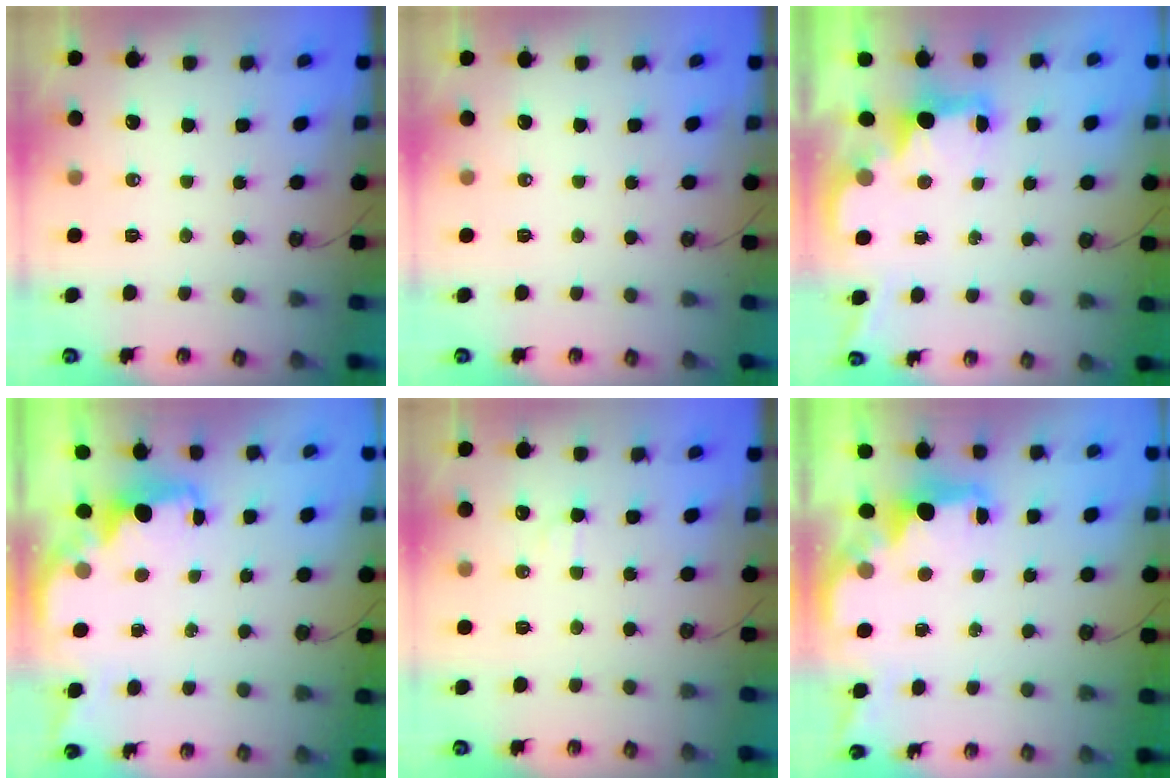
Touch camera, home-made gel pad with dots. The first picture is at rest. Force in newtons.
{"total": 0.0}
{"total": 2.3, "press": 2.2, "slide": 0.7}
{"total": 2.0, "press": 1.9, "slide": 0.7}
{"total": 3.3, "press": 3.1, "slide": 1.0}
{"total": 2.2, "press": 2.0, "slide": 0.8}